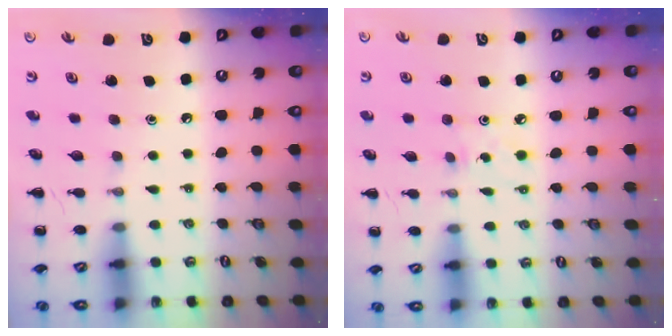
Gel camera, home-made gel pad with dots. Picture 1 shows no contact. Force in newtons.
{"total": 2.7, "press": 2.5, "slide": 0.9}